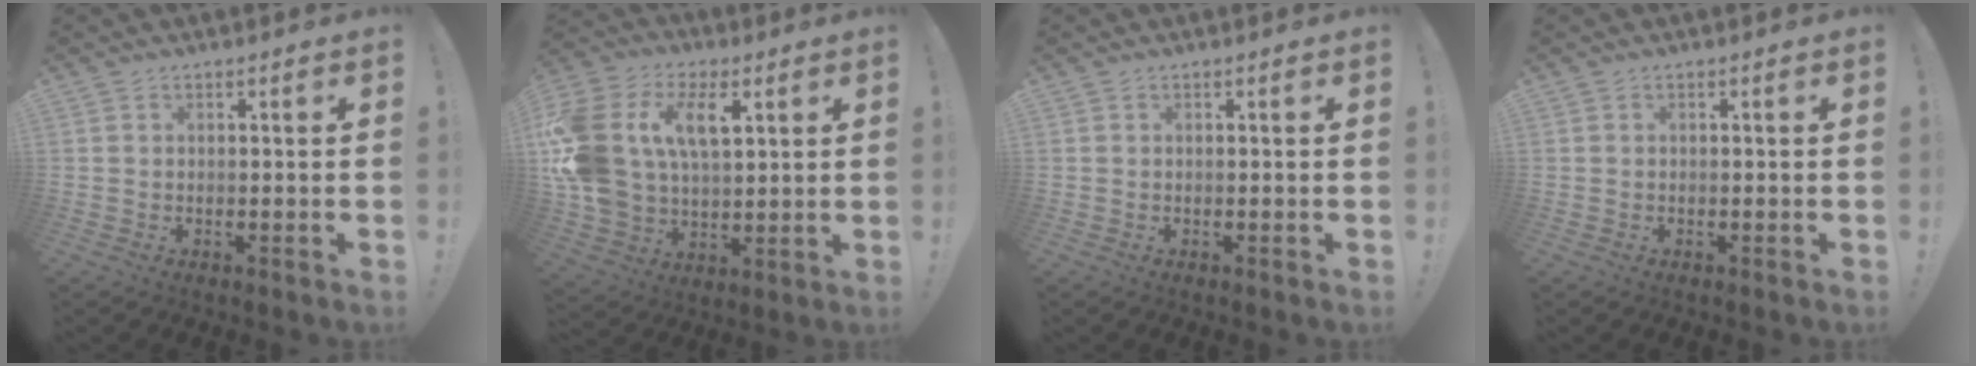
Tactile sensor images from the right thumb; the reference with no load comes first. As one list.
[{"total": 21.9, "force": [6.9, 15.0, 14.5], "torque": [-0.285, -0.020, 0.126]}, {"total": 0.0}, {"total": 0.0}]